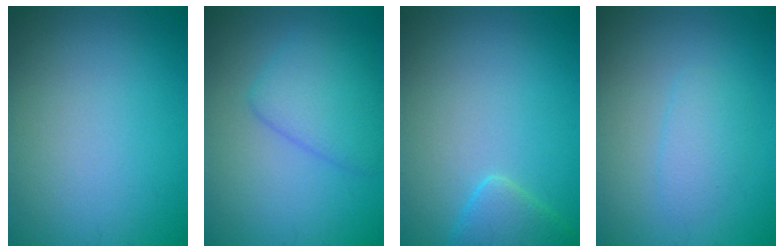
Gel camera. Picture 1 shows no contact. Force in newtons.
{"total": 4.2, "press": 4.2, "slide": 0.1}
{"total": 2.3, "press": 2.3, "slide": 0.2}
{"total": 1.8, "press": 1.8, "slide": 0.2}